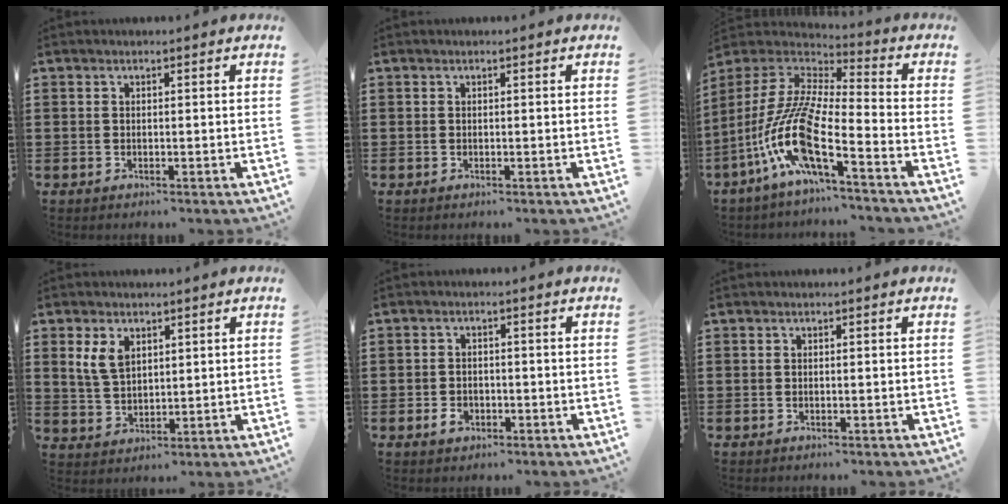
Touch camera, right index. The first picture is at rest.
{"total": 0.0}
{"total": 12.8, "force": [-7.0, 1.8, 10.6], "torque": [-0.244, -0.023, -0.146]}
{"total": 4.7, "force": [2.1, 3.0, 2.9], "torque": [-0.068, 0.010, 0.038]}
{"total": 2.2, "force": [-1.0, 1.4, 1.3], "torque": [-0.026, -0.002, -0.019]}
{"total": 0.0}